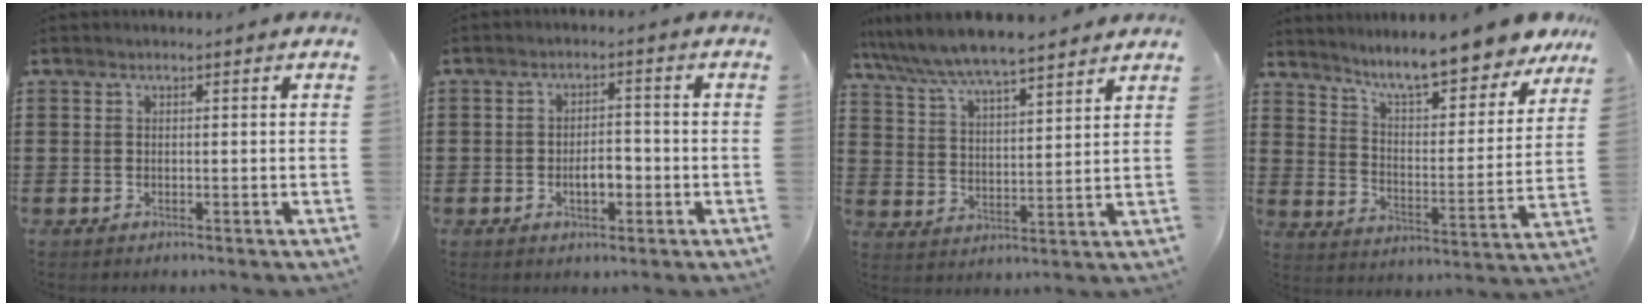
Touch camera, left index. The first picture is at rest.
{"total": 4.1, "force": [-1.1, 2.0, 3.4], "torque": [-0.055, 0.002, -0.023]}
{"total": 7.2, "force": [6.7, 0.4, 2.6], "torque": [-0.078, -0.031, 0.118]}
{"total": 9.4, "force": [8.6, -0.2, 3.9], "torque": [-0.099, -0.058, 0.145]}